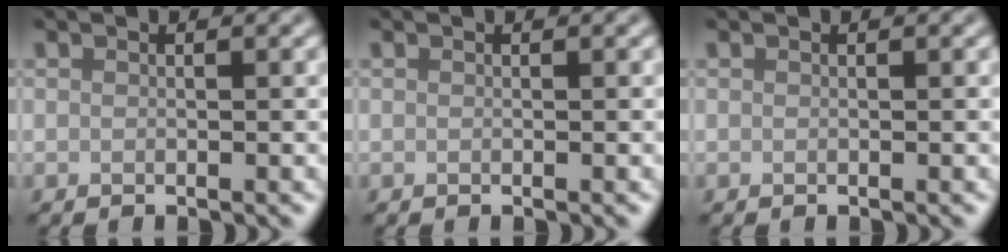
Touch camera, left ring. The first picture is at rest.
{"total": 0.0}
{"total": 0.0}